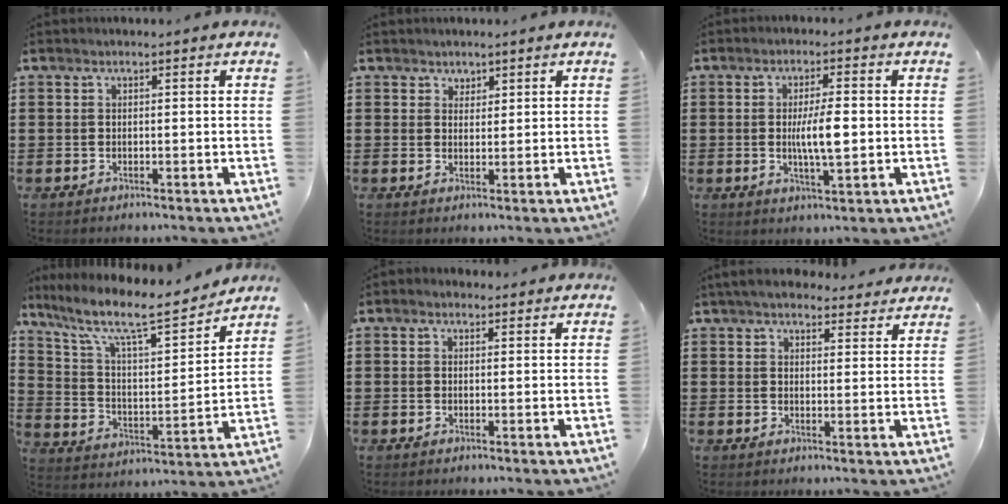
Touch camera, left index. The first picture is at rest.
{"total": 1.6, "force": [1.2, 1.0, 0.1], "torque": [-0.005, 0.005, 0.024]}
{"total": 6.3, "force": [-0.2, 1.6, 6.1], "torque": [-0.115, -0.004, -0.012]}
{"total": 10.7, "force": [8.4, 1.9, 6.3], "torque": [-0.147, -0.051, 0.138]}
{"total": 1.0, "force": [0.4, 0.9, 0.2], "torque": [-0.007, 0.006, 0.006]}
{"total": 5.1, "force": [4.6, 1.6, 1.4], "torque": [-0.042, -0.005, 0.086]}